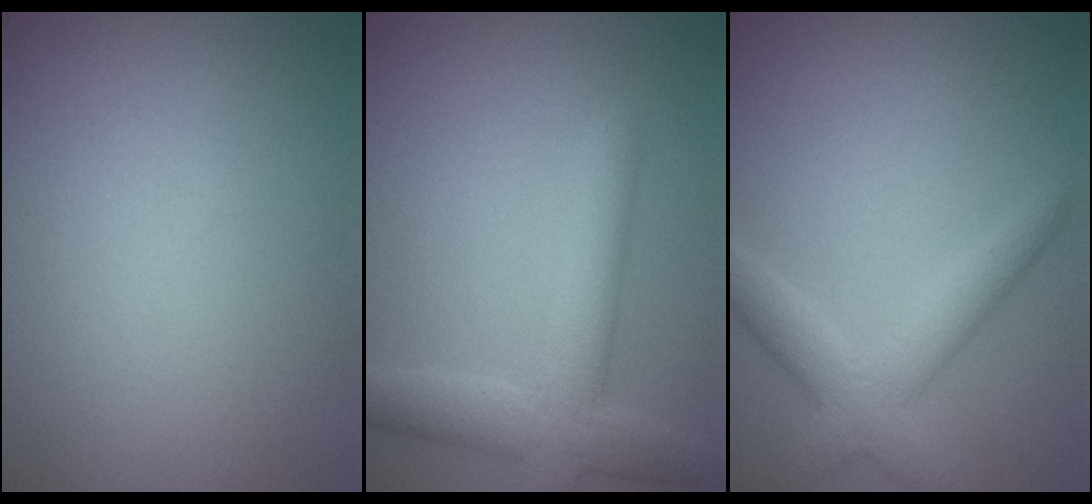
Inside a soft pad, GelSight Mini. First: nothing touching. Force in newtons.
{"total": 5.3, "press": 5.2, "slide": 0.3}
{"total": 4.0, "press": 4.0, "slide": 0.1}